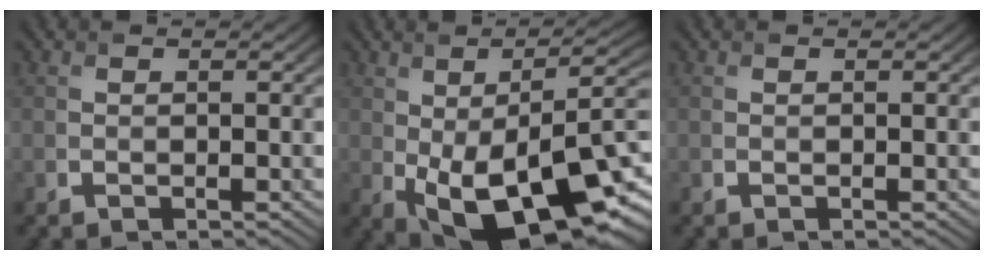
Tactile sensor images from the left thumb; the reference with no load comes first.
{"total": 16.9, "force": [-3.6, 7.9, 14.5], "torque": [-0.228, -0.015, -0.049]}
{"total": 0.0}